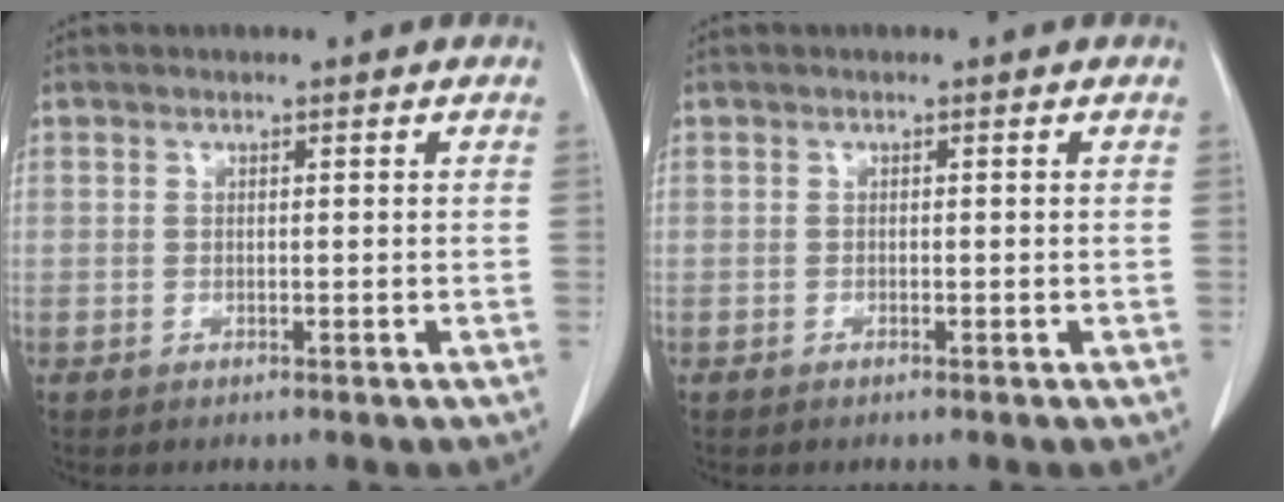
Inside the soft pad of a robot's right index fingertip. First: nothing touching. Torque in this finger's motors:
{"motor_torque": [0.00, 0.00, 0.01, 0.01]}